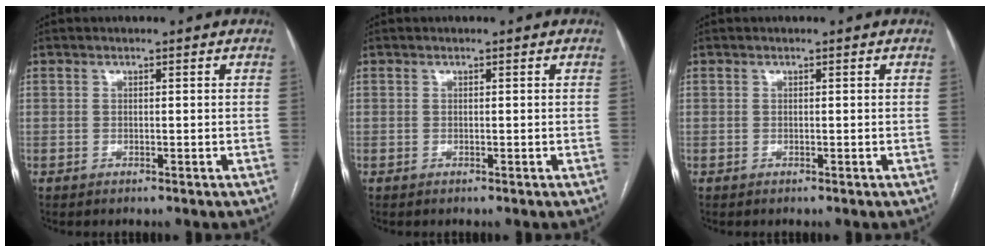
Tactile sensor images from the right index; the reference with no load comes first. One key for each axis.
{"total": 0.0}
{"total": 0.0}